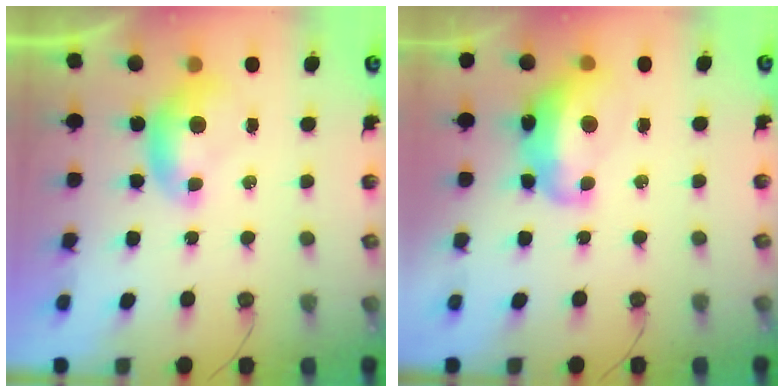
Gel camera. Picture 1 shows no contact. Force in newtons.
{"total": 7.1, "press": 7.0, "slide": 1.3}